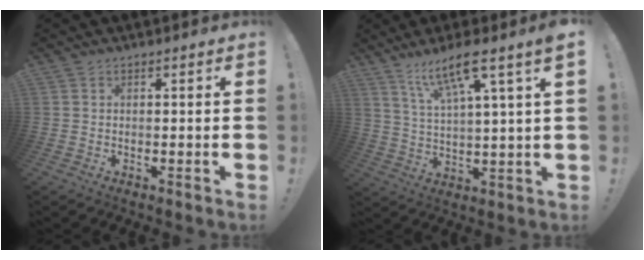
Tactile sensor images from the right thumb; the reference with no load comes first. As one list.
[{"total": 11.8, "force": [7.6, 0.9, 9.0], "torque": [-0.154, -0.035, 0.119]}]